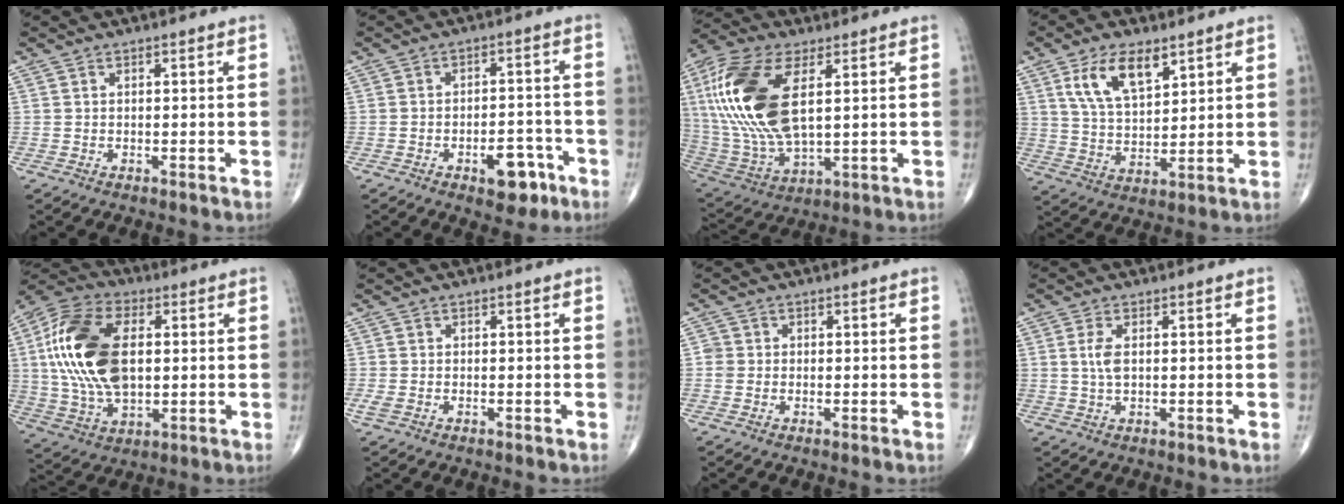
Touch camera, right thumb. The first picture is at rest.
{"total": 7.4, "force": [-3.7, 3.8, 5.1], "torque": [-0.047, 0.029, -0.047]}
{"total": 22.7, "force": [5.1, 10.8, 19.3], "torque": [-0.428, -0.017, 0.096]}
{"total": 10.7, "force": [5.6, 5.0, 7.6], "torque": [-0.128, -0.024, 0.113]}
{"total": 20.7, "force": [2.6, 11.8, 16.9], "torque": [-0.342, 0.000, 0.045]}
{"total": 1.3, "force": [-0.5, 0.7, 0.9], "torque": [-0.034, -0.001, -0.010]}
{"total": 1.7, "force": [-0.1, 1.7, 0.3], "torque": [0.004, 0.006, -0.004]}
{"total": 3.1, "force": [0.5, 1.4, 2.7], "torque": [-0.065, -0.002, 0.011]}